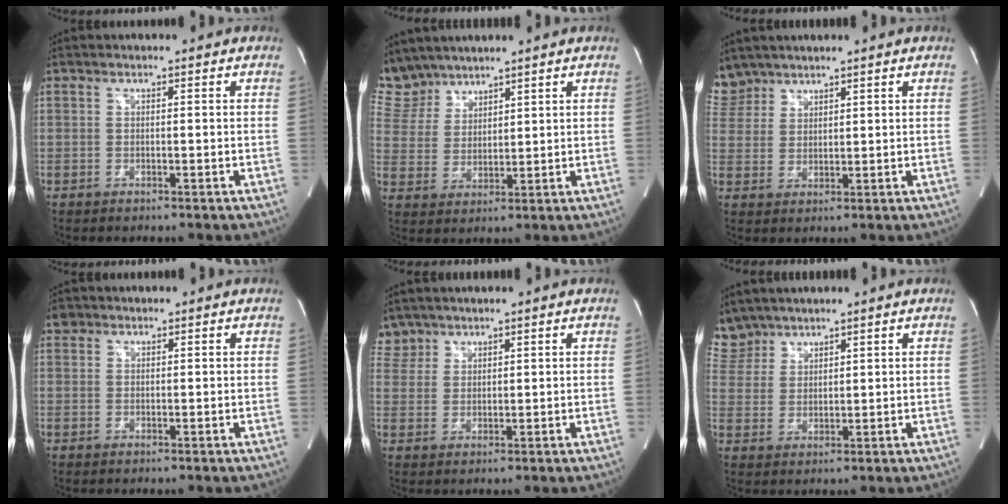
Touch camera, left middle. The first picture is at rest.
{"total": 7.2, "force": [6.7, 2.6, 0.1], "torque": [-0.011, 0.011, 0.149]}
{"total": 5.9, "force": [5.2, 2.8, -0.2], "torque": [0.001, 0.011, 0.113]}
{"total": 1.3, "force": [0.8, 1.0, 0.1], "torque": [0.004, 0.010, 0.011]}
{"total": 3.6, "force": [3.1, 1.8, -0.5], "torque": [0.017, 0.009, 0.063]}
{"total": 6.1, "force": [5.6, 2.5, -0.2], "torque": [-0.001, 0.012, 0.125]}